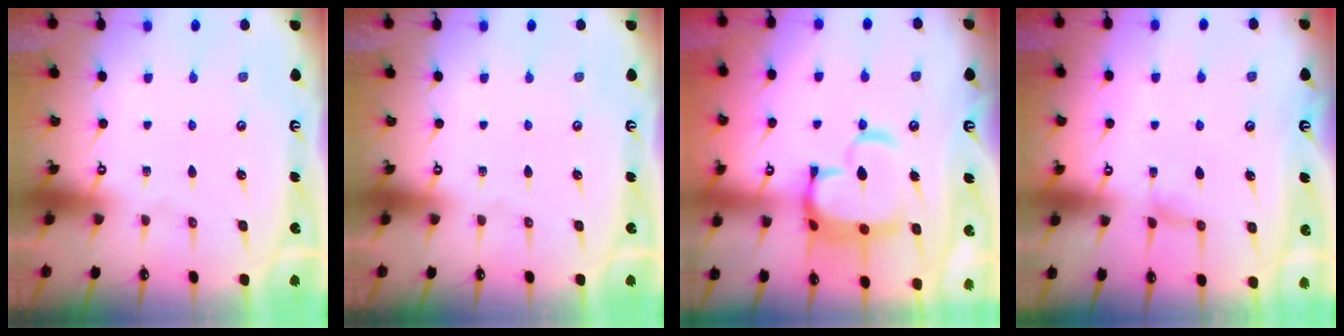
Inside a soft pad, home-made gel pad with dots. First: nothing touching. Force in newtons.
{"total": 0.0}
{"total": 12.2, "press": 12.1, "slide": 1.6}
{"total": 2.2, "press": 2.2, "slide": 0.4}